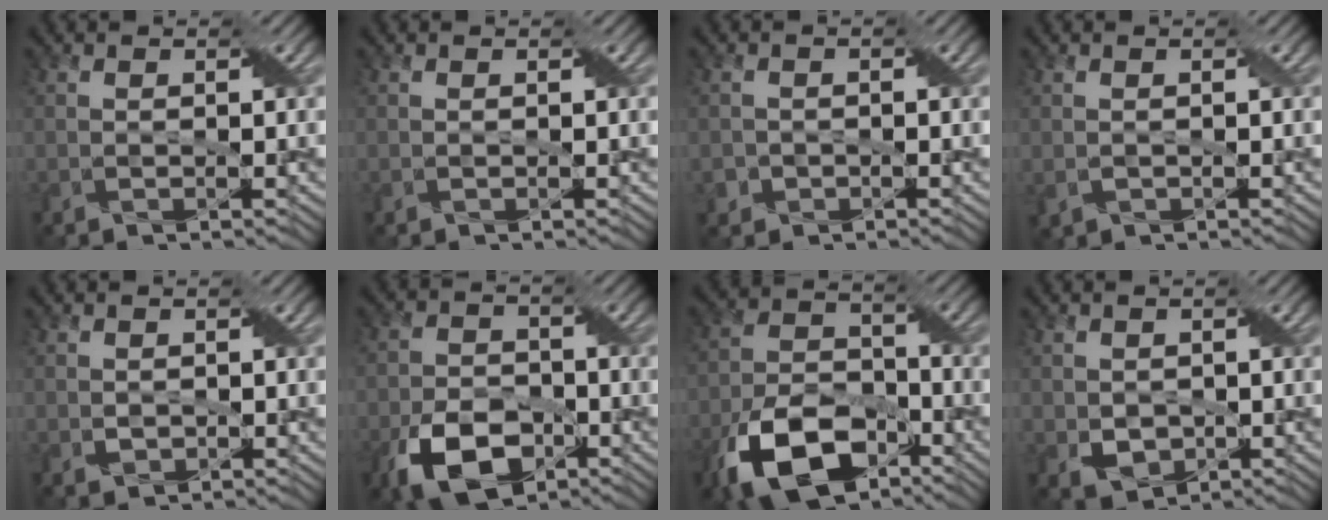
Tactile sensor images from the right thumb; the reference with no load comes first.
{"total": 0.0}
{"total": 1.6, "force": [-0.7, 1.4, 0.0], "torque": [0.000, -0.004, -0.013]}
{"total": 0.7, "force": [0.0, 0.7, 0.2], "torque": [-0.012, -0.003, 0.004]}
{"total": 1.1, "force": [0.0, 1.1, 0.3], "torque": [-0.013, -0.003, 0.004]}
{"total": 9.3, "force": [-4.8, 5.9, 5.4], "torque": [-0.115, -0.015, -0.085]}
{"total": 13.6, "force": [-7.9, 7.7, 8.0], "torque": [-0.176, -0.019, -0.151]}
{"total": 3.0, "force": [-0.1, 2.6, 1.4], "torque": [-0.039, -0.012, 0.003]}